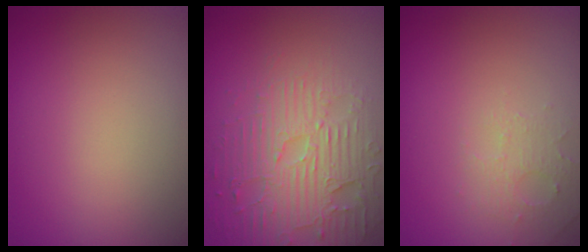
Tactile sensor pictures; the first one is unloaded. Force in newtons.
{"total": 4.7, "press": 4.3, "slide": 1.9}
{"total": 1.8, "press": 1.7, "slide": 0.4}